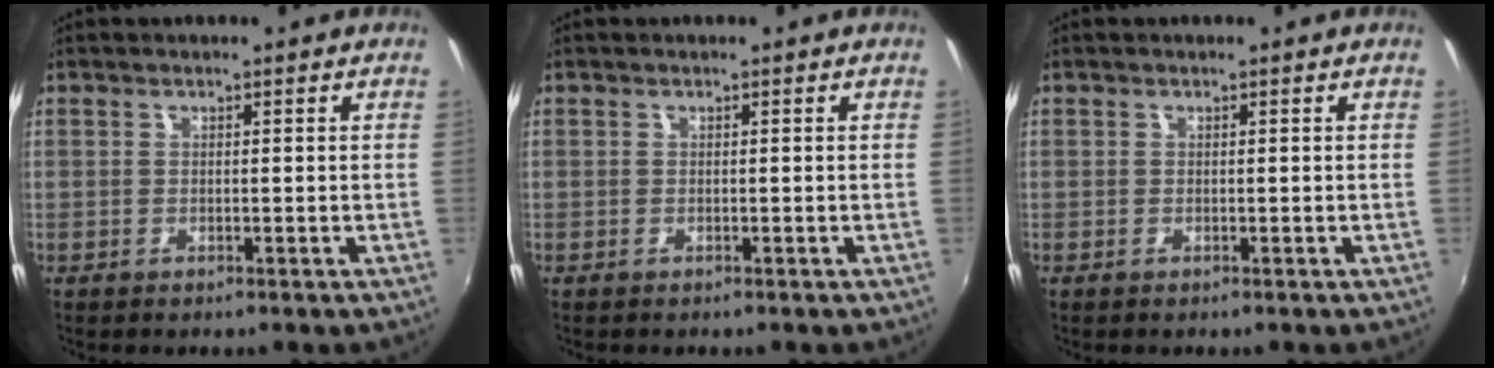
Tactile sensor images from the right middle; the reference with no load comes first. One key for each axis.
{"total": 0.0}
{"total": 0.0}